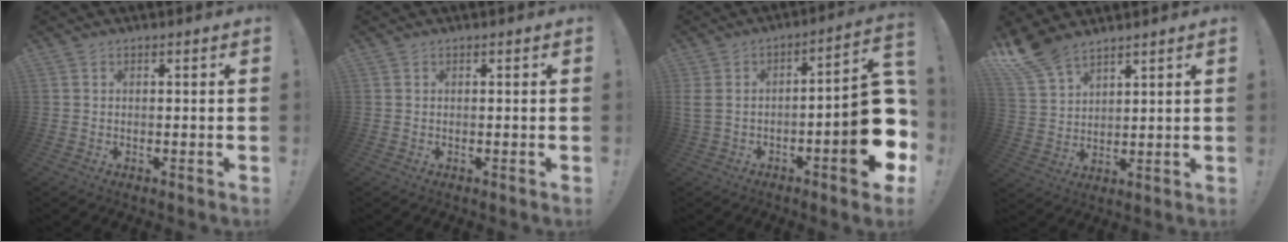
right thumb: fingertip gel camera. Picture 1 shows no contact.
{"total": 0.0}
{"total": 17.6, "force": [-4.4, 5.1, 16.3], "torque": [-0.205, 0.019, -0.066]}
{"total": 8.9, "force": [7.4, 3.6, 3.4], "torque": [-0.074, -0.045, 0.148]}